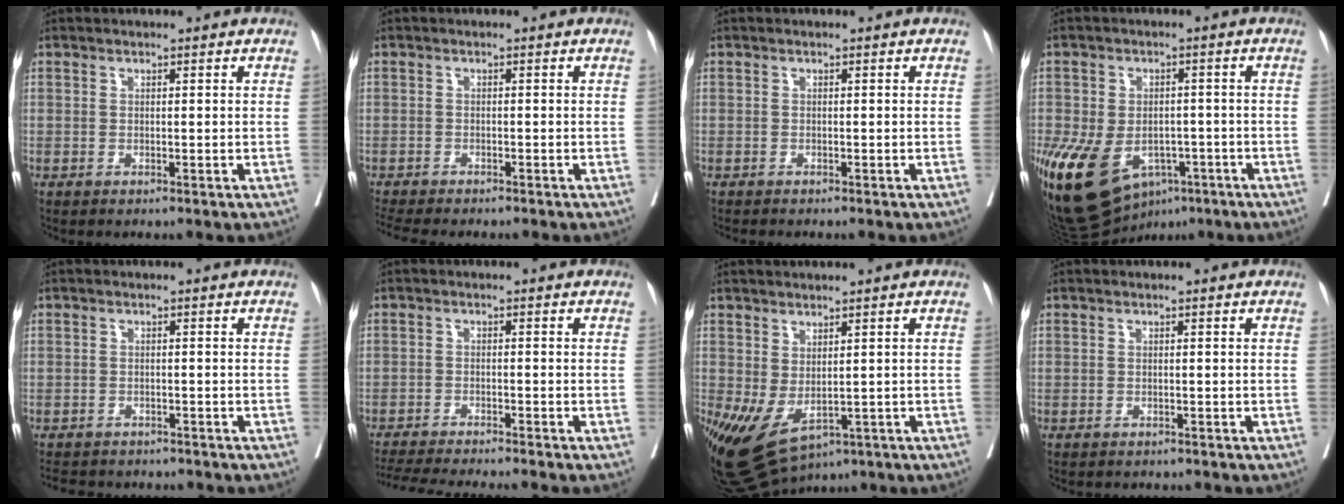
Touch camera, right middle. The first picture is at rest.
{"total": 7.7, "force": [-6.8, 0.9, 3.5], "torque": [-0.049, -0.009, -0.101]}
{"total": 1.8, "force": [-1.7, 0.0, 0.7], "torque": [-0.009, -0.002, -0.020]}
{"total": 17.1, "force": [-8.2, 11.0, 10.3], "torque": [-0.225, -0.012, -0.117]}
{"total": 8.0, "force": [-7.3, 2.6, 2.0], "torque": [-0.032, -0.004, -0.095]}
{"total": 11.5, "force": [-10.4, -1.0, 4.7], "torque": [-0.053, -0.022, -0.160]}
{"total": 7.6, "force": [-2.7, 3.5, 6.2], "torque": [-0.109, -0.011, -0.024]}
{"total": 4.2, "force": [-3.9, 1.0, 1.2], "torque": [-0.015, -0.004, -0.045]}